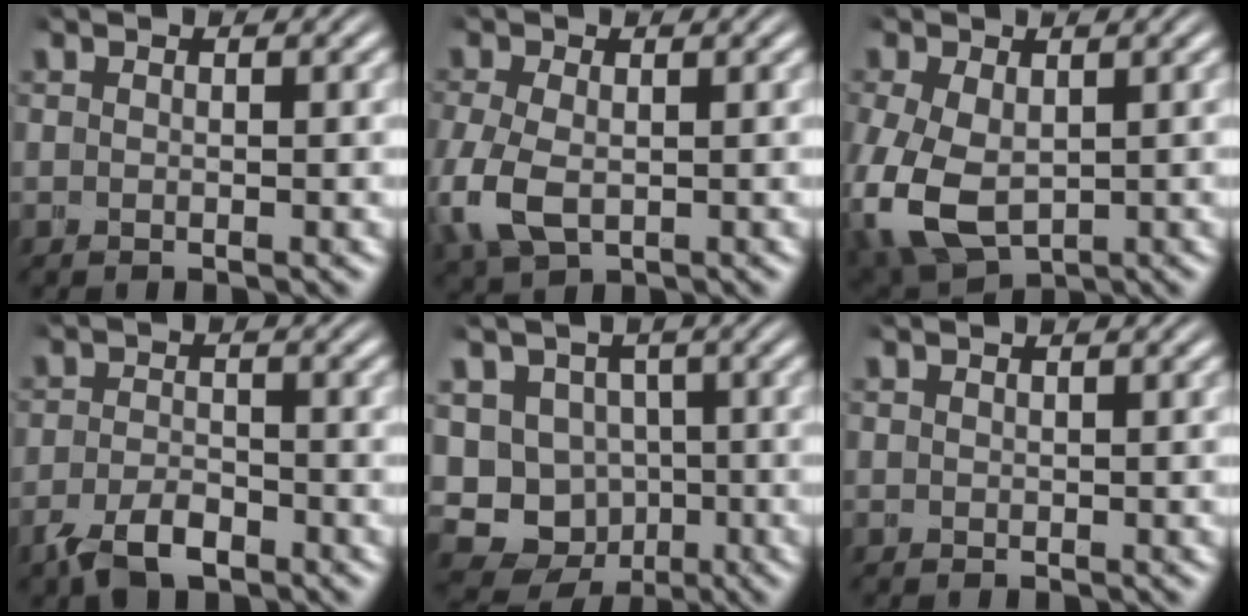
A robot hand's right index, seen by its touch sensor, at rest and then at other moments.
{"total": 3.5, "force": [-1.1, 2.7, 1.9], "torque": [-0.083, -0.033, 0.008]}
{"total": 7.2, "force": [-2.0, 5.9, 3.6], "torque": [-0.127, -0.055, 0.005]}
{"total": 3.4, "force": [-2.9, 1.5, 0.8], "torque": [-0.021, -0.018, -0.036]}
{"total": 15.3, "force": [-4.3, 14.3, 3.3], "torque": [-0.125, -0.080, -0.057]}
{"total": 0.8, "force": [0.0, -0.1, -0.8], "torque": [0.010, -0.004, 0.006]}